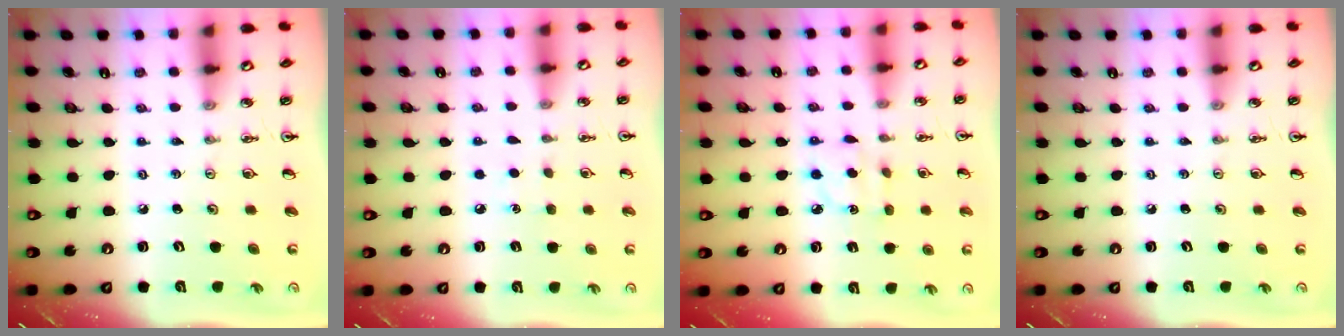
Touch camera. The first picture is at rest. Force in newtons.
{"total": 3.8, "press": 3.8, "slide": 0.3}
{"total": 4.3, "press": 4.3, "slide": 0.4}
{"total": 0.0}